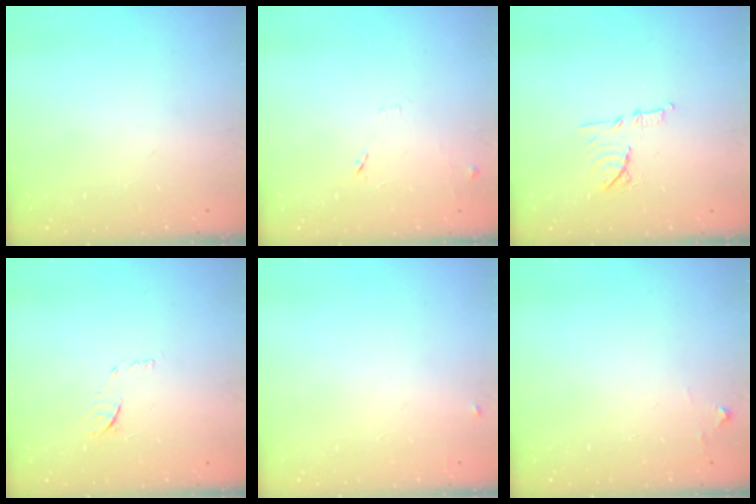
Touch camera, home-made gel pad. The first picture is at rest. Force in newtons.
{"total": 9.2, "press": 9.1, "slide": 0.7}
{"total": 9.5, "press": 9.5, "slide": 0.8}
{"total": 6.2, "press": 6.1, "slide": 0.7}
{"total": 3.9, "press": 3.9, "slide": 0.5}
{"total": 4.4, "press": 4.4, "slide": 0.7}